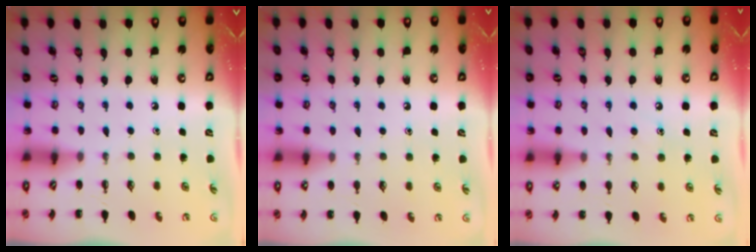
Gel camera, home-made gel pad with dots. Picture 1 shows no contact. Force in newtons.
{"total": 4.4, "press": 4.2, "slide": 1.5}
{"total": 6.0, "press": 5.8, "slide": 1.6}